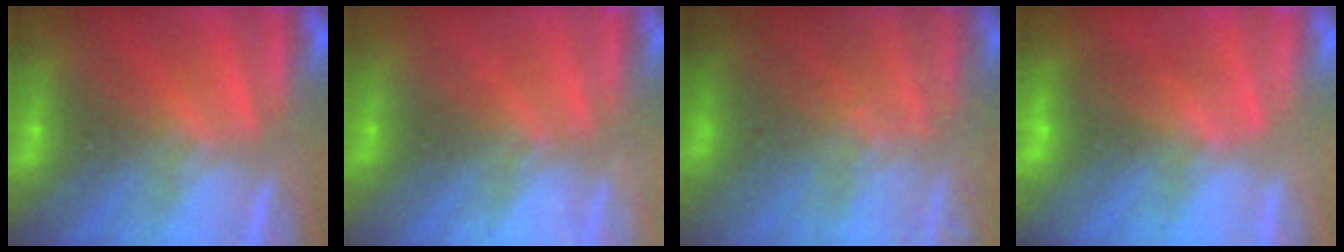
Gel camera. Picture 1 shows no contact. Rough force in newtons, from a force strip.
{"total": 2.3}
{"total": 7.6}
{"total": 2.6}